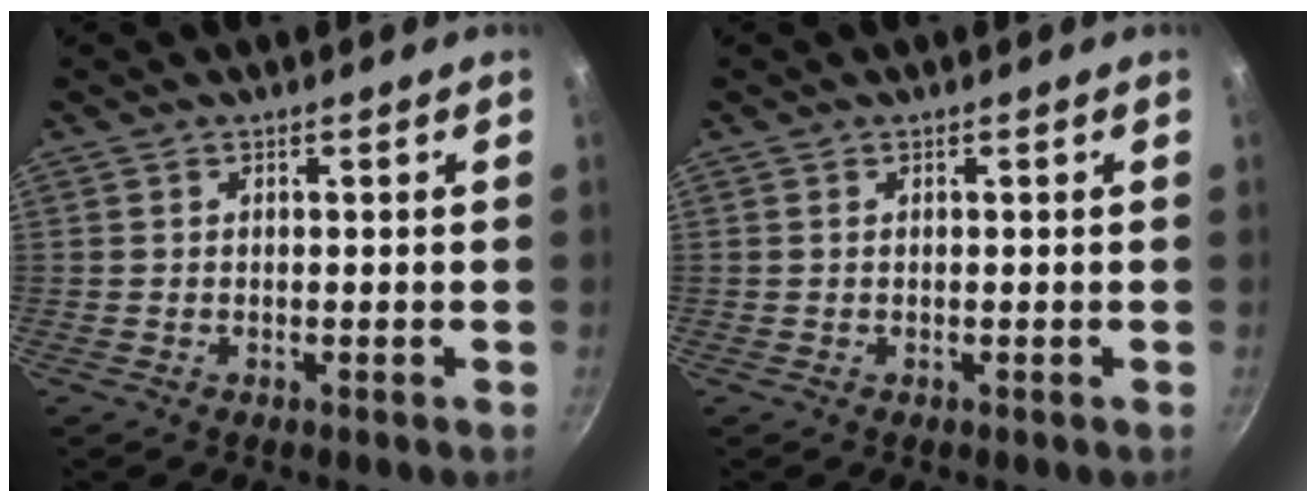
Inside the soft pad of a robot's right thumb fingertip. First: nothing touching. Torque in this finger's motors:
{"motor_torque": [-0.22, 0.04, -0.05, 0.25, 0.07]}